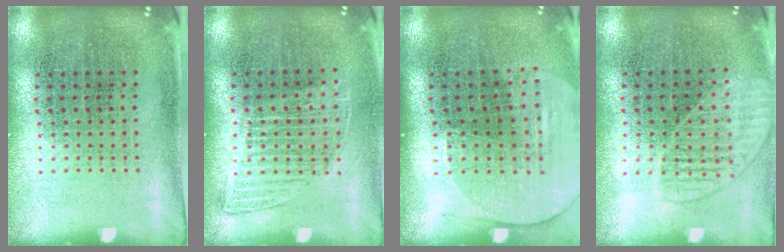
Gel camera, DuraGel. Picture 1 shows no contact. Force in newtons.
{"total": 1.1, "press": 1.0, "slide": 0.5}
{"total": 1.7, "press": 1.5, "slide": 0.7}
{"total": 1.5, "press": 1.4, "slide": 0.5}